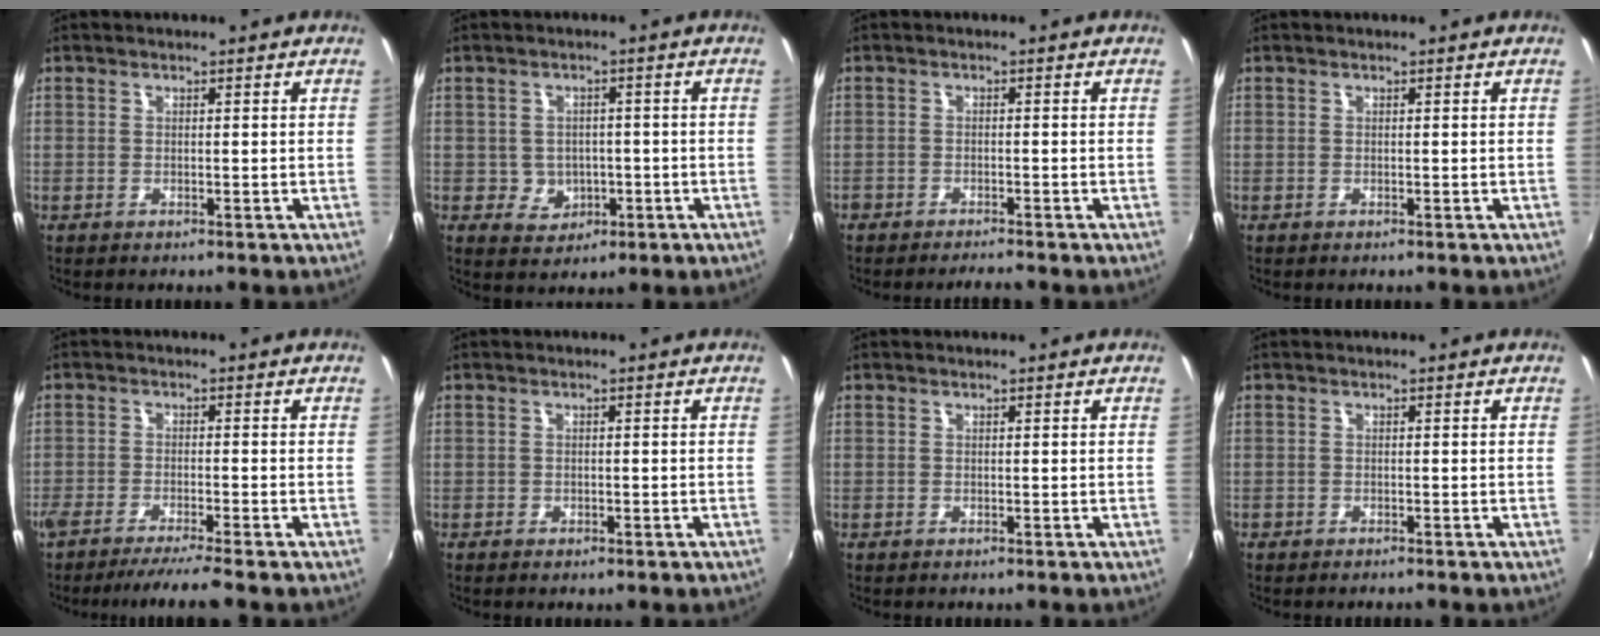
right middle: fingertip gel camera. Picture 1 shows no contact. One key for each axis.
{"total": 5.3, "fx": -1.0, "fy": 5.0, "fz": 1.4, "tx": -0.037, "ty": 0.008, "tz": -0.002}
{"total": 4.3, "fx": -3.9, "fy": 0.7, "fz": 1.7, "tx": -0.051, "ty": -0.010, "tz": -0.065}
{"total": 0.0}
{"total": 6.5, "fx": -5.6, "fy": -1.0, "fz": 3.1, "tx": -0.065, "ty": -0.015, "tz": -0.092}
{"total": 1.4, "fx": -0.9, "fy": 0.9, "fz": 0.6, "tx": -0.011, "ty": -0.007, "tz": -0.014}
{"total": 0.0}
{"total": 0.7, "fx": -0.7, "fy": 0.1, "fz": 0.1, "tx": -0.006, "ty": -0.003, "tz": -0.013}